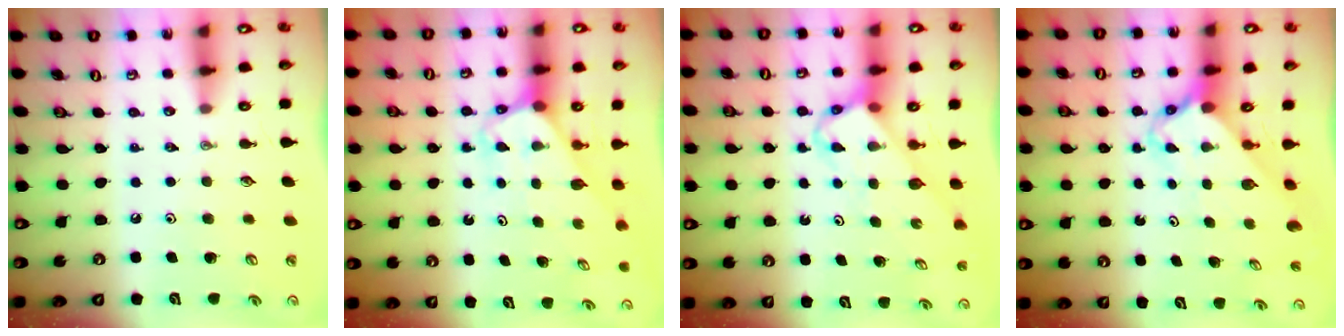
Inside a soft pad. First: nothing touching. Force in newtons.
{"total": 3.1, "press": 3.1, "slide": 0.2}
{"total": 3.7, "press": 3.7, "slide": 0.1}
{"total": 2.6, "press": 2.6, "slide": 0.2}